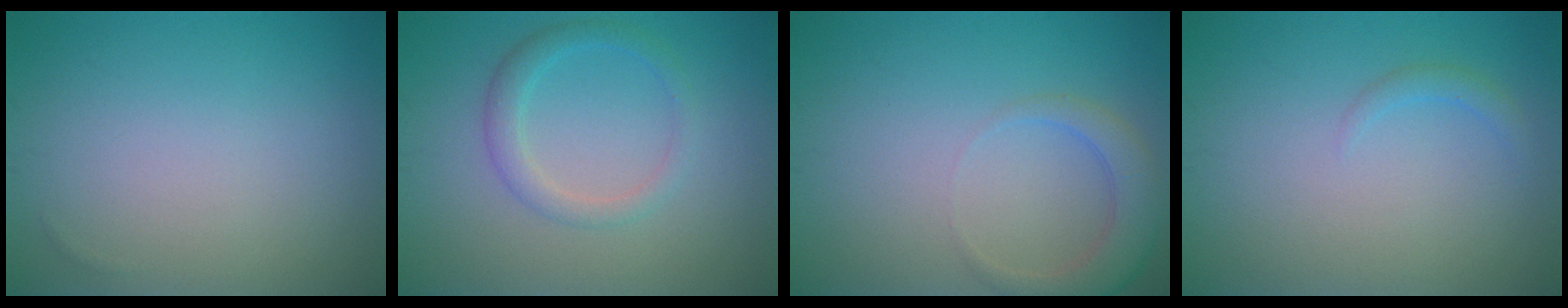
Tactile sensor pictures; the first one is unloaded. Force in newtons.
{"total": 2.3, "press": 2.3, "slide": 0.0}
{"total": 3.2, "press": 3.2, "slide": 0.4}
{"total": 1.0, "press": 1.0, "slide": 0.1}